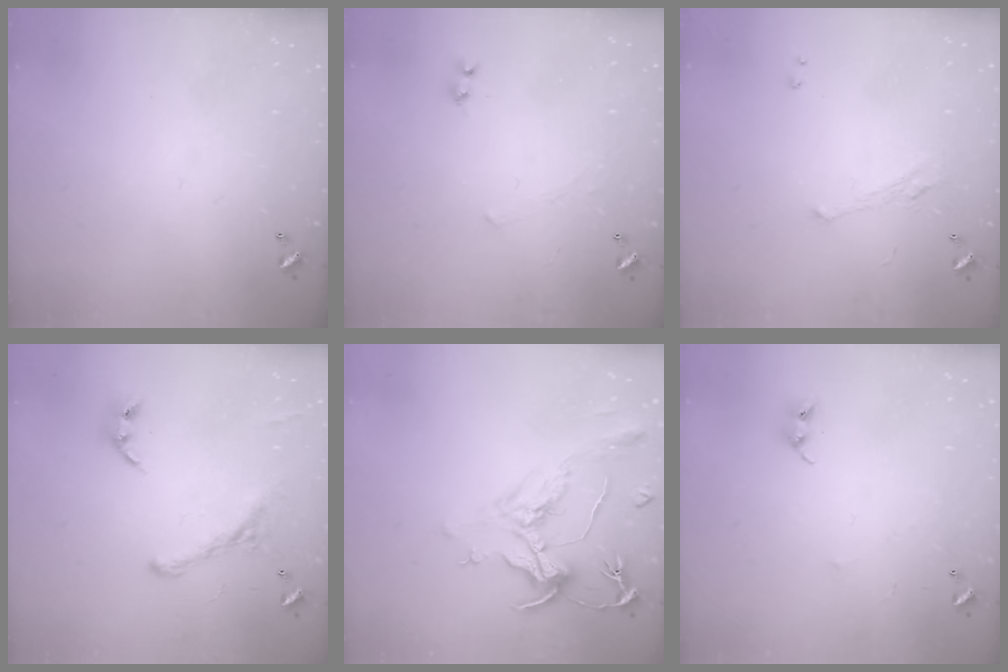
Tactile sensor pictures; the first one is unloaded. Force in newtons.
{"total": 2.3, "press": 2.3, "slide": 0.2}
{"total": 2.0, "press": 1.9, "slide": 0.7}
{"total": 2.9, "press": 2.7, "slide": 1.2}
{"total": 2.1, "press": 1.7, "slide": 1.3}
{"total": 6.2, "press": 6.2, "slide": 0.2}